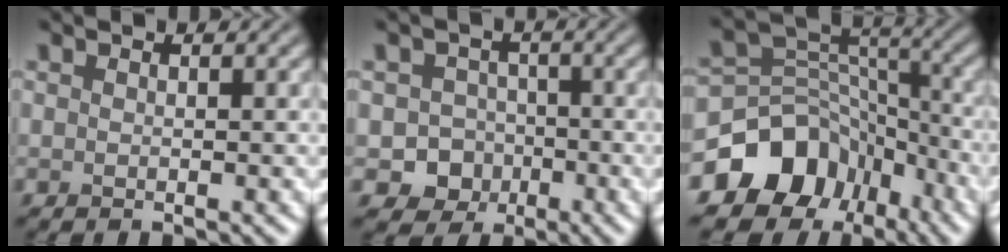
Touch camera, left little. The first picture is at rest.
{"total": 5.2, "force": [-2.1, 4.6, 1.1], "torque": [0.012, -0.004, -0.050]}
{"total": 10.5, "force": [-6.0, 7.9, 3.1], "torque": [-0.057, 0.019, -0.108]}